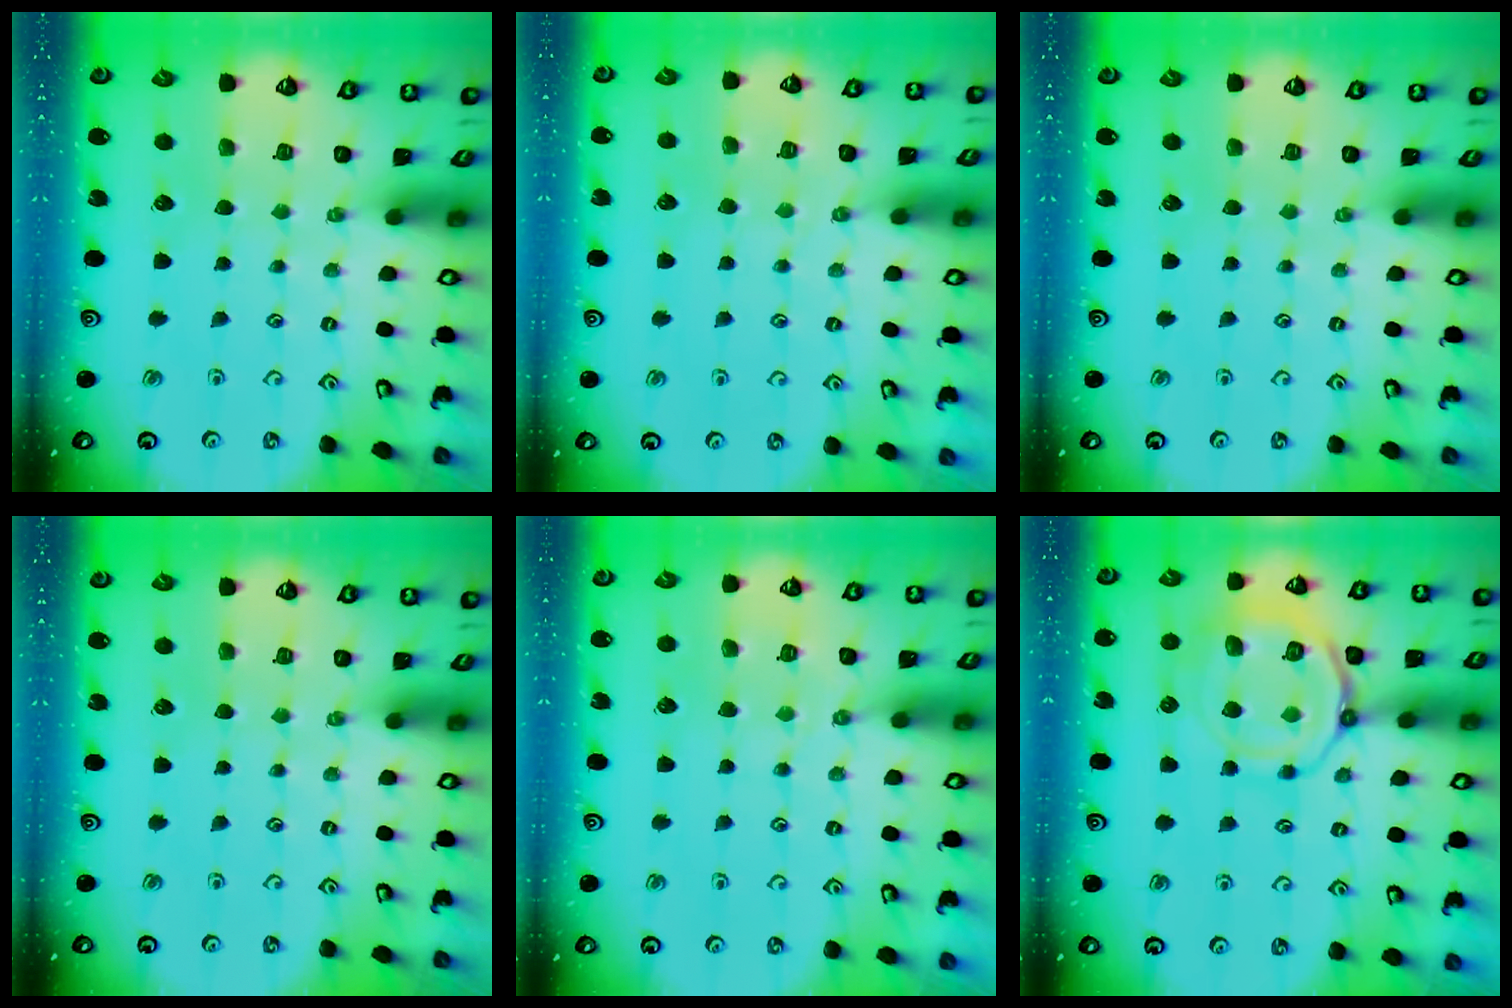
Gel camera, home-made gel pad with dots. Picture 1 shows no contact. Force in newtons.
{"total": 2.5, "press": 2.4, "slide": 0.4}
{"total": 0.0}
{"total": 0.0}
{"total": 4.6, "press": 4.6, "slide": 0.6}
{"total": 14.9, "press": 14.8, "slide": 1.6}